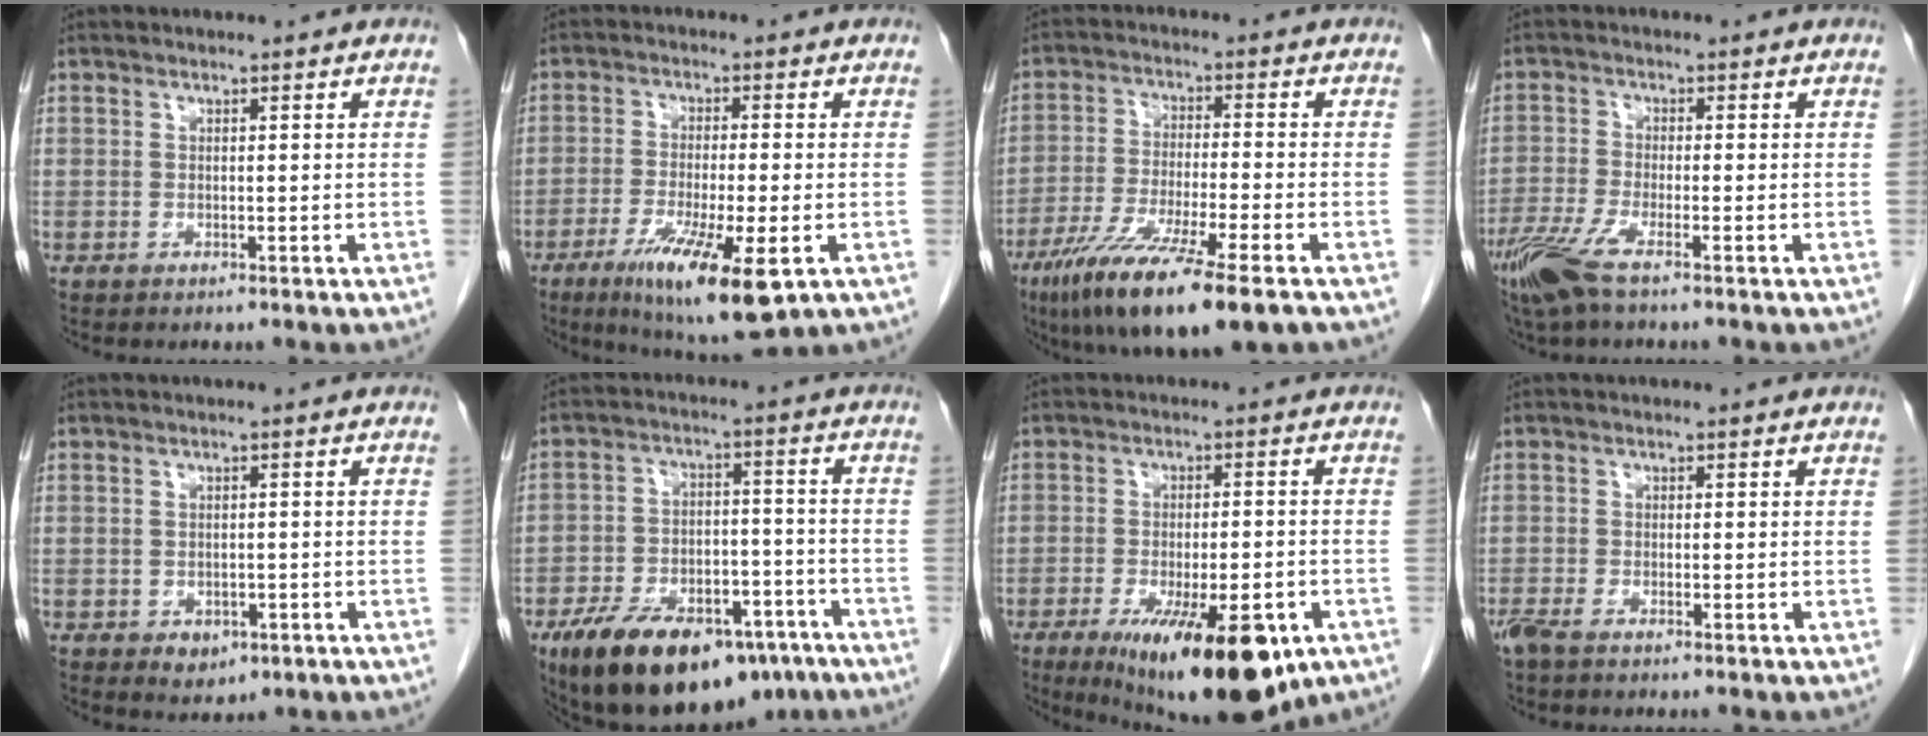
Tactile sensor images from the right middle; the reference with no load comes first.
{"total": 12.3, "force": [-5.8, 1.8, 10.7], "torque": [-0.183, -0.033, -0.089]}
{"total": 14.7, "force": [-9.2, 0.7, 11.5], "torque": [-0.205, -0.043, -0.157]}
{"total": 5.9, "force": [-3.9, 0.6, 4.4], "torque": [-0.100, -0.015, -0.080]}
{"total": 3.0, "force": [-1.3, 2.1, 1.7], "torque": [-0.020, 0.000, -0.005]}
{"total": 19.8, "force": [-13.5, 8.9, 11.4], "torque": [-0.179, 0.015, -0.210]}
{"total": 17.4, "force": [-9.0, 5.1, 14.0], "torque": [-0.183, -0.026, -0.125]}
{"total": 2.3, "force": [-1.7, 0.4, 1.4], "torque": [-0.031, -0.005, -0.036]}